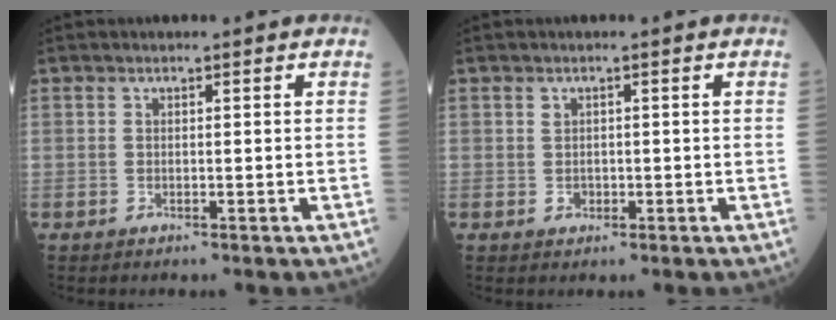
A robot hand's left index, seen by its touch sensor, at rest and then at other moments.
{"total": 1.3, "force": [0.0, 1.2, 0.5], "torque": [-0.010, 0.001, 0.003]}